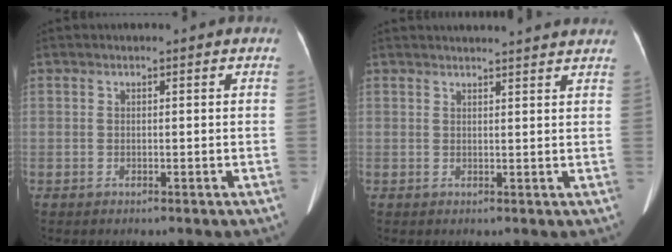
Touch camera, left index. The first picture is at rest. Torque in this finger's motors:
{"motor_torque": [0.00, -0.49, -0.07, 0.01]}